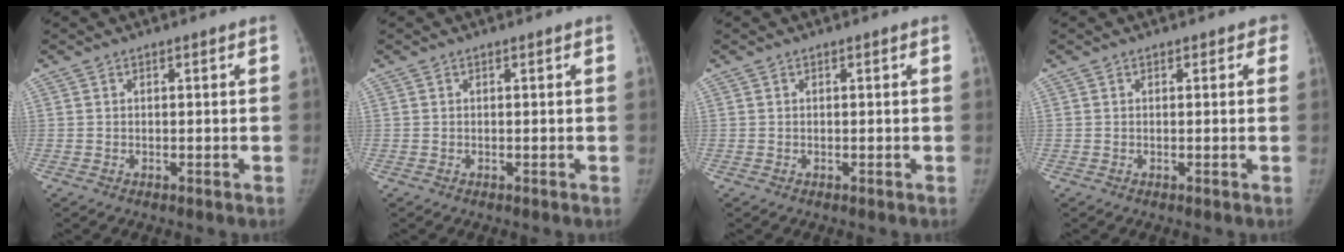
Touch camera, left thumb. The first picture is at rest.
{"total": 0.0}
{"total": 0.0}
{"total": 1.2, "force": [0.7, 0.9, 0.4], "torque": [0.019, 0.002, 0.000]}